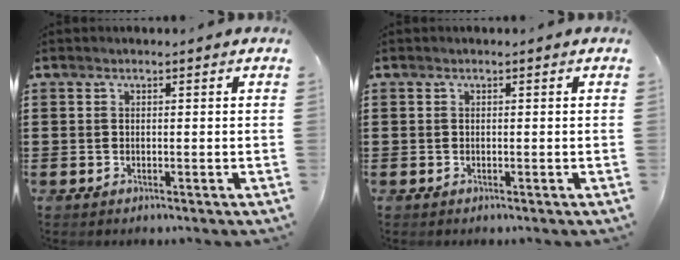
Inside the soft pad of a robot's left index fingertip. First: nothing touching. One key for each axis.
{"total": 0.0}